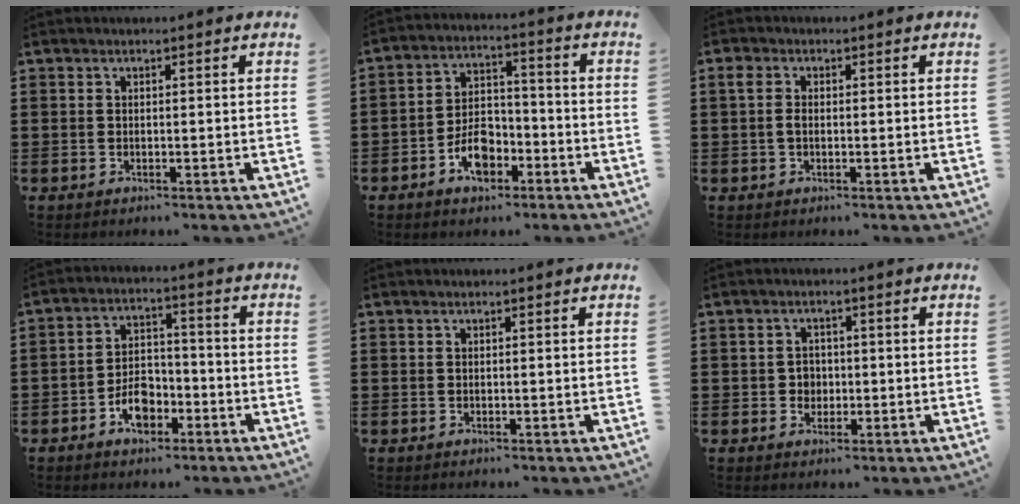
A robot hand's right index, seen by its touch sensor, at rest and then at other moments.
{"total": 7.0, "force": [-3.3, 4.3, 4.3], "torque": [-0.075, 0.009, -0.063]}
{"total": 1.8, "force": [0.0, 1.1, 1.4], "torque": [-0.036, 0.003, -0.003]}
{"total": 5.8, "force": [-3.0, 3.7, 3.3], "torque": [-0.054, 0.007, -0.056]}
{"total": 0.0}
{"total": 2.1, "force": [-0.3, 2.0, 0.5], "torque": [-0.017, 0.007, -0.009]}